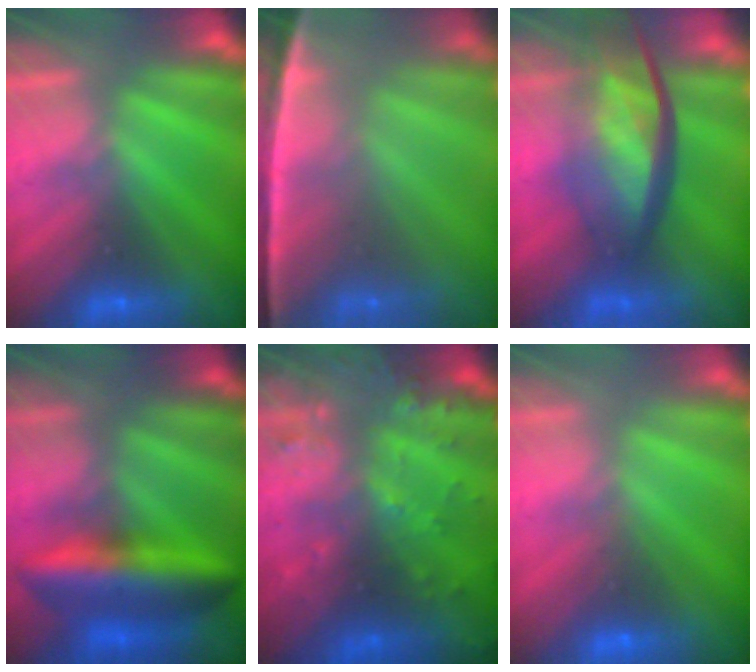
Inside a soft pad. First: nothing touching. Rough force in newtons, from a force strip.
{"total": 7.6}
{"total": 10.6}
{"total": 5.5}
{"total": 6.1}
{"total": 5.1}